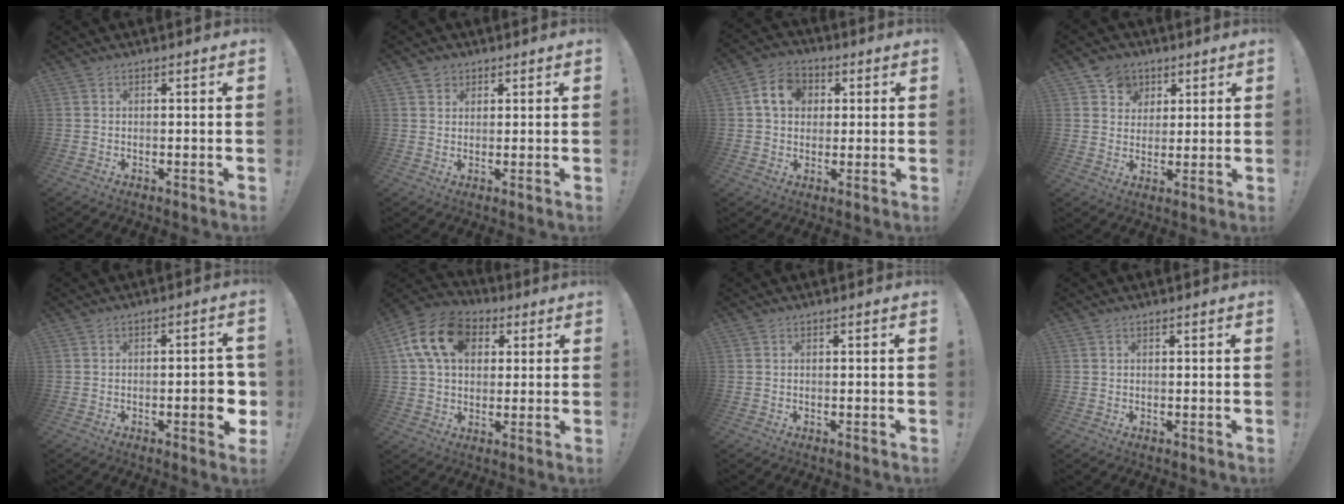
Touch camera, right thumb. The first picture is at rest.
{"total": 3.1, "force": [2.1, 2.3, 0.3], "torque": [0.002, -0.008, 0.036]}
{"total": 10.2, "force": [2.6, 8.4, 5.2], "torque": [-0.073, 0.007, 0.053]}
{"total": 7.6, "force": [3.7, 6.5, 1.4], "torque": [-0.016, -0.028, 0.074]}
{"total": 7.3, "force": [-1.8, 2.5, 6.6], "torque": [-0.073, 0.002, -0.028]}
{"total": 16.5, "force": [5.5, 12.1, 9.8], "torque": [-0.155, -0.005, 0.106]}
{"total": 0.0}
{"total": 0.5, "force": [0.2, 0.5, -0.1], "torque": [0.007, -0.002, 0.002]}